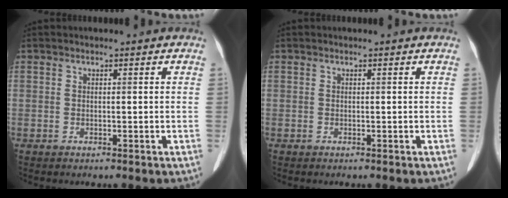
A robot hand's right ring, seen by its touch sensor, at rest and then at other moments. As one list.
[{"total": 0.0}]